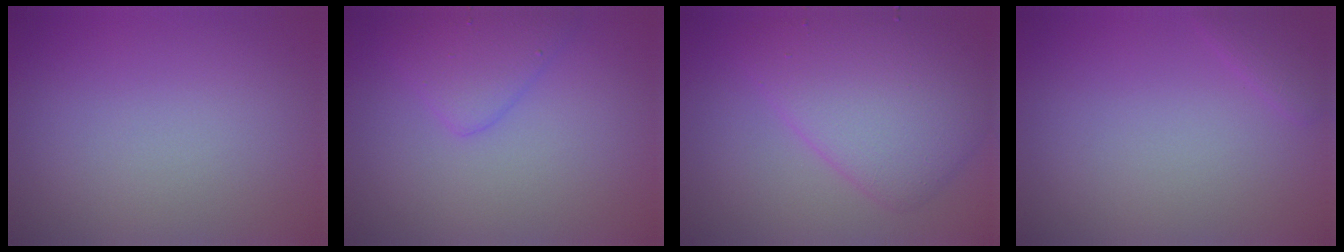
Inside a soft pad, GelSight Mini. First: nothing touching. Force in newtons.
{"total": 2.8, "press": 2.8, "slide": 0.1}
{"total": 6.9, "press": 6.9, "slide": 0.1}
{"total": 1.2, "press": 1.2, "slide": 0.0}